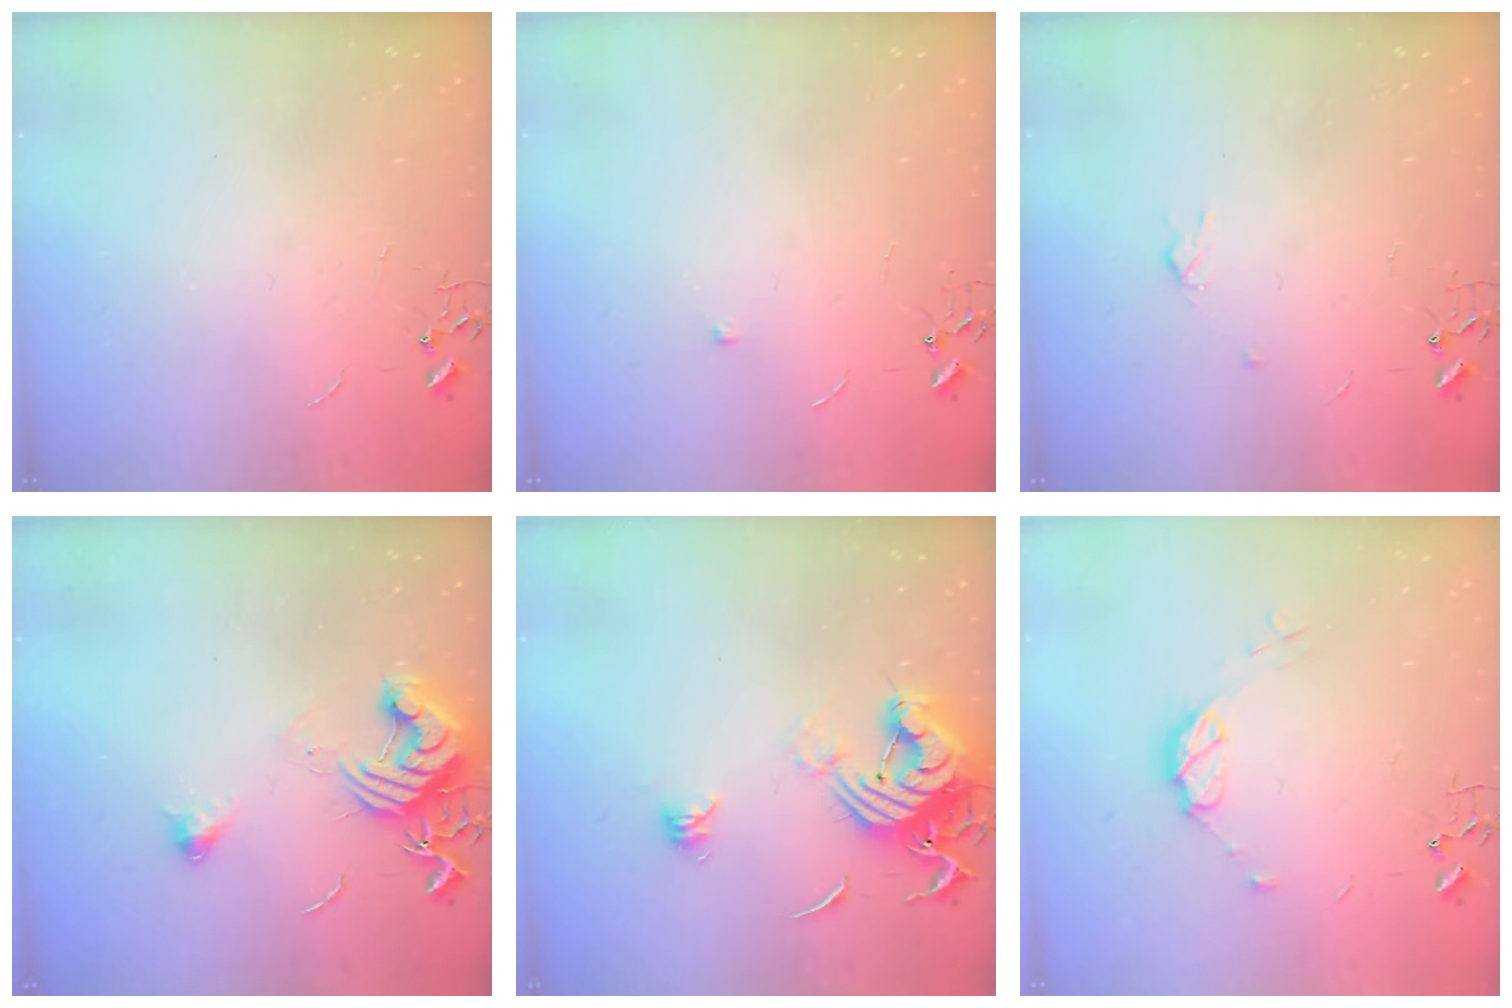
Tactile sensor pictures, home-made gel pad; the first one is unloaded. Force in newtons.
{"total": 3.8, "press": 3.8, "slide": 0.6}
{"total": 3.2, "press": 3.1, "slide": 0.6}
{"total": 12.3, "press": 12.2, "slide": 1.6}
{"total": 14.8, "press": 14.7, "slide": 1.4}
{"total": 7.7, "press": 7.7, "slide": 0.9}